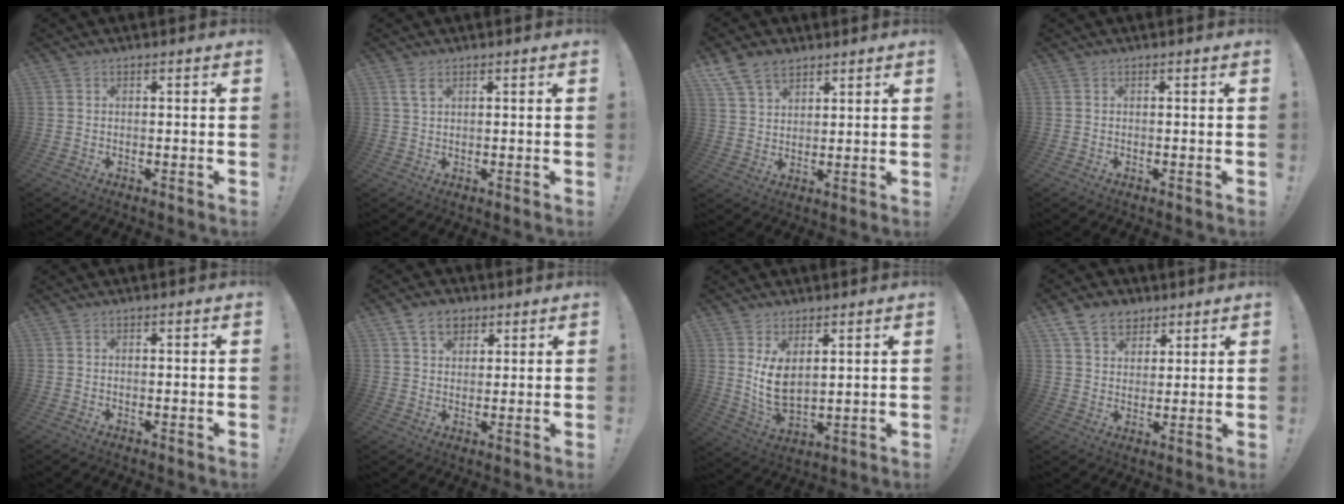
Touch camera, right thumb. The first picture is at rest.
{"total": 2.9, "force": [1.5, 1.1, 2.2], "torque": [-0.039, -0.001, 0.027]}
{"total": 9.0, "force": [6.3, 5.6, 3.3], "torque": [-0.058, -0.030, 0.123]}
{"total": 0.0}
{"total": 0.0}
{"total": 7.9, "force": [4.5, 5.6, 3.3], "torque": [-0.047, -0.012, 0.084]}
{"total": 8.4, "force": [3.6, 4.8, 5.9], "torque": [-0.114, -0.029, 0.069]}
{"total": 9.9, "force": [6.1, 7.1, 3.3], "torque": [-0.053, -0.030, 0.120]}